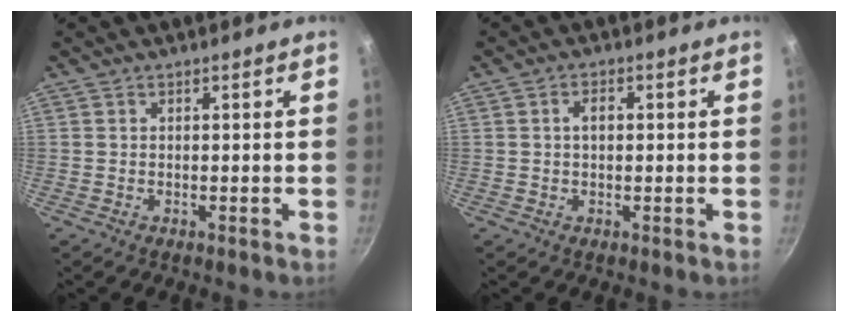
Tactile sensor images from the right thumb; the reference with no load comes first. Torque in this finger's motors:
{"motor_torque": [-0.21, 0.43, 0.50, 0.15, 0.00]}